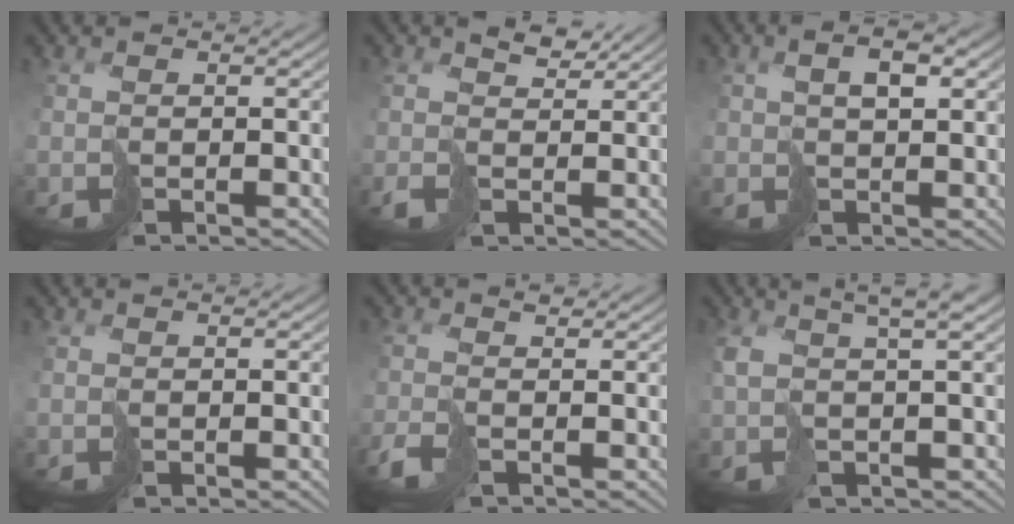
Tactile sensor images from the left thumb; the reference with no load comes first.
{"total": 2.9, "force": [1.1, 1.6, 2.2], "torque": [-0.056, -0.002, 0.017]}
{"total": 3.5, "force": [1.4, 1.6, 2.8], "torque": [-0.056, 0.004, 0.027]}
{"total": 0.0}
{"total": 2.6, "force": [-1.2, 0.8, 2.1], "torque": [-0.053, -0.001, -0.035]}
{"total": 5.3, "force": [2.1, 1.3, 4.7], "torque": [-0.078, 0.013, 0.034]}